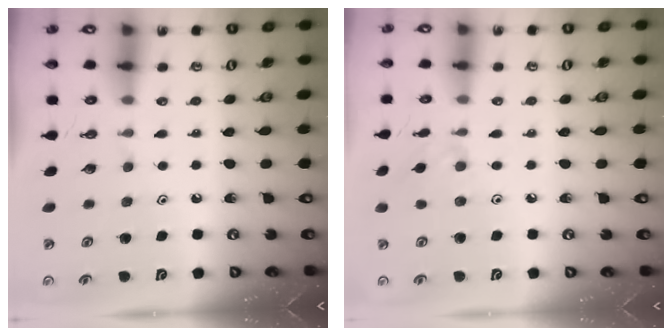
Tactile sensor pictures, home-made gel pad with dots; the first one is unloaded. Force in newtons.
{"total": 2.6, "press": 2.6, "slide": 0.5}